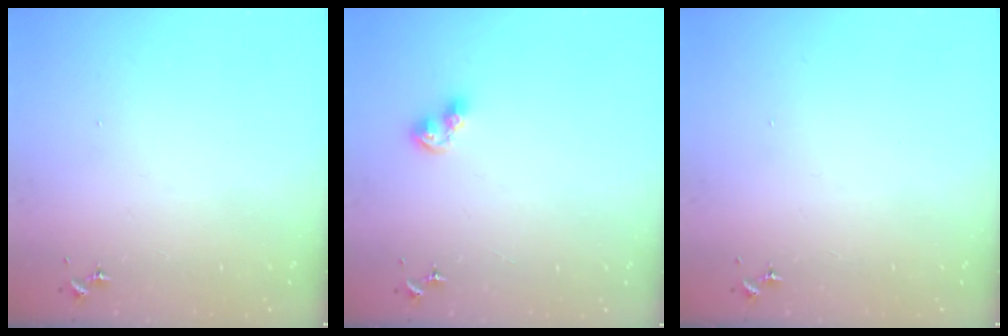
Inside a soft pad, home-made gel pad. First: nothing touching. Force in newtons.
{"total": 6.9, "press": 6.8, "slide": 0.9}
{"total": 0.0}